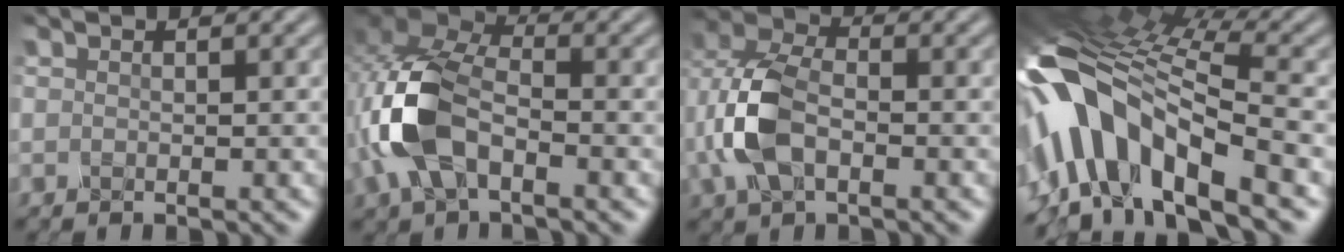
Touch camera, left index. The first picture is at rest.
{"total": 8.7, "force": [-2.2, 5.1, 6.7], "torque": [-0.164, 0.011, -0.060]}
{"total": 6.7, "force": [-1.2, 4.3, 5.0], "torque": [-0.125, 0.009, -0.034]}
{"total": 13.5, "force": [-4.2, 6.6, 11.0], "torque": [-0.203, 0.020, -0.083]}